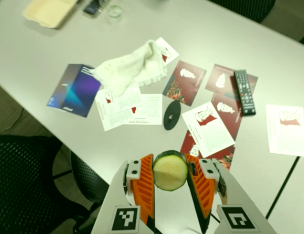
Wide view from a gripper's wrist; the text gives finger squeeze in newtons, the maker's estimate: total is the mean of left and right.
{"total": 12.3, "left": 12.6, "right": 12.1}